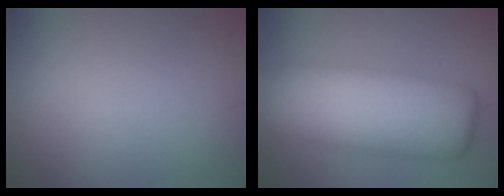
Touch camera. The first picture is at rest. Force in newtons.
{"total": 11.5, "press": 11.5, "slide": 0.5}